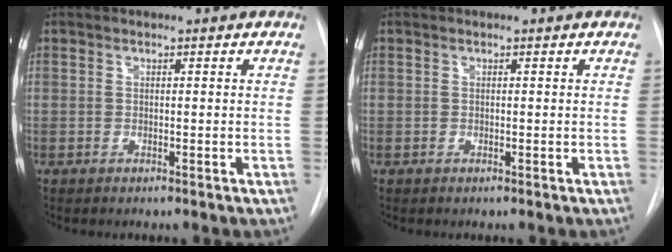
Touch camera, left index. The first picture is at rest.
{"total": 0.8, "force": [-0.8, -0.1, -0.1], "torque": [0.001, -0.006, -0.013]}